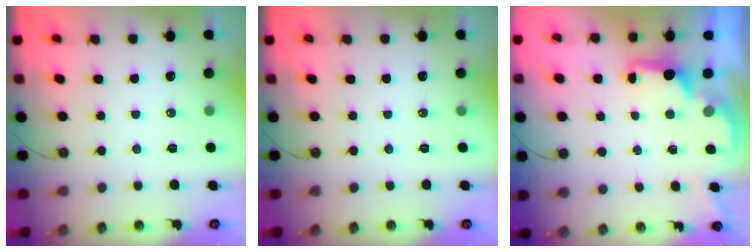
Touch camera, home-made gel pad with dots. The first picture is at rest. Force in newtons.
{"total": 0.0}
{"total": 1.8, "press": 1.6, "slide": 0.7}